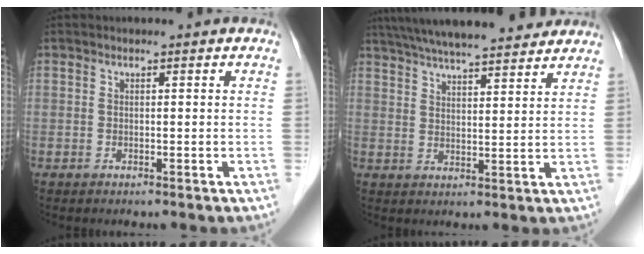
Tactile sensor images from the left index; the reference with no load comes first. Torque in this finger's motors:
{"motor_torque": [0.11, -0.22, 0.62, 0.06]}